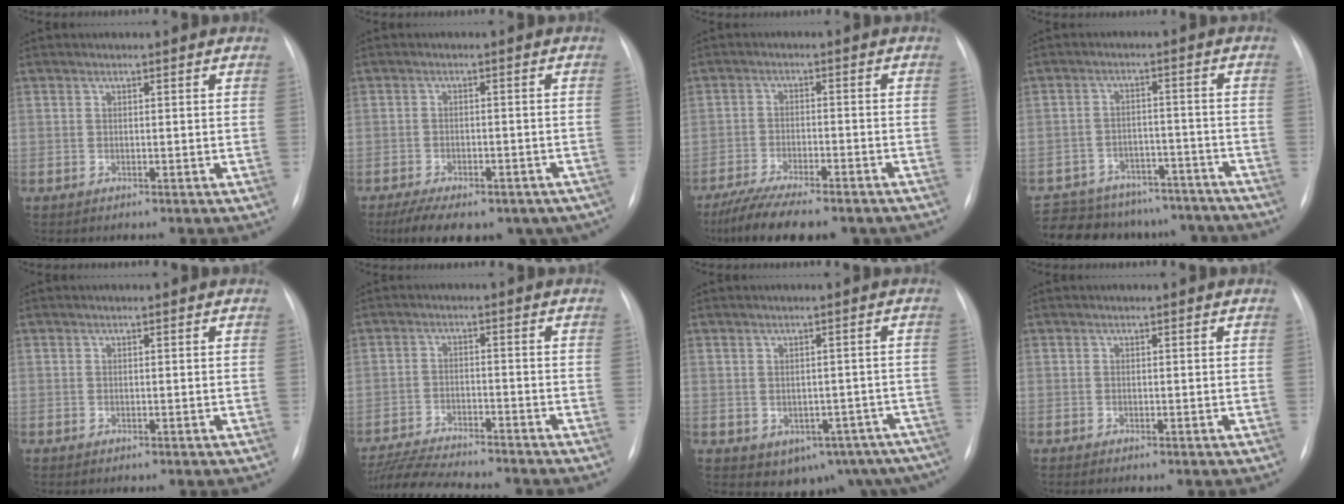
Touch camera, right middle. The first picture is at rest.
{"total": 18.6, "force": [-13.9, 8.4, 9.0], "torque": [-0.139, -0.004, -0.169]}
{"total": 13.9, "force": [-11.2, 3.2, 7.6], "torque": [-0.129, -0.017, -0.168]}
{"total": 18.8, "force": [-16.8, 6.9, 5.1], "torque": [-0.109, 0.011, -0.216]}
{"total": 0.0}
{"total": 13.1, "force": [-11.9, 1.2, 5.3], "torque": [-0.090, -0.010, -0.187]}
{"total": 12.1, "force": [-7.4, 8.0, 5.3], "torque": [-0.057, 0.010, -0.080]}
{"total": 0.0}